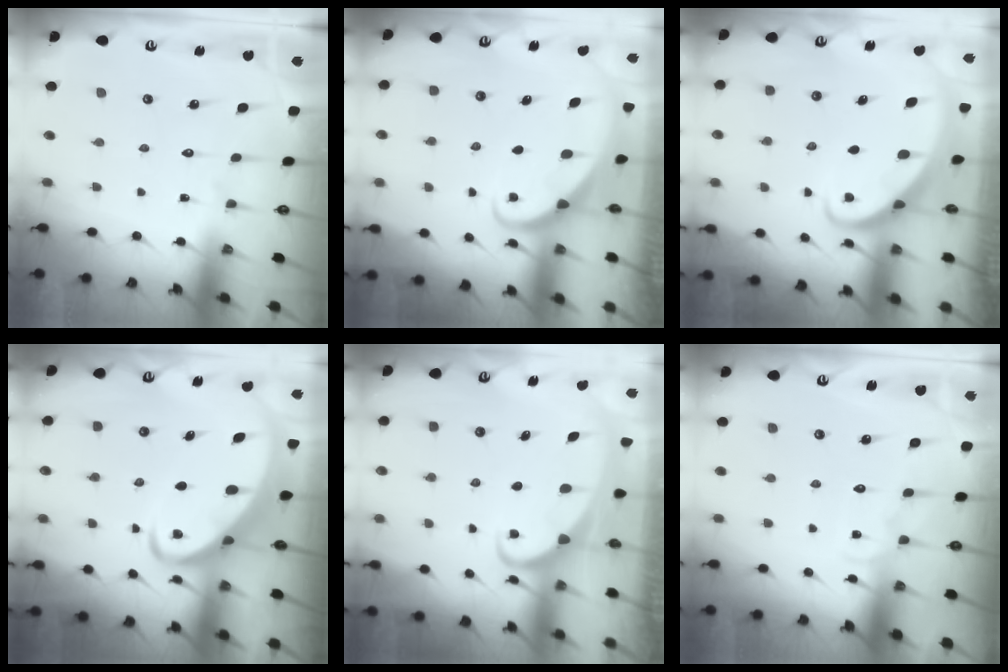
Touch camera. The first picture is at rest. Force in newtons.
{"total": 2.0, "press": 2.0, "slide": 0.3}
{"total": 2.6, "press": 2.6, "slide": 0.3}
{"total": 4.2, "press": 4.2, "slide": 0.5}
{"total": 2.0, "press": 2.0, "slide": 0.2}
{"total": 3.9, "press": 3.9, "slide": 0.4}